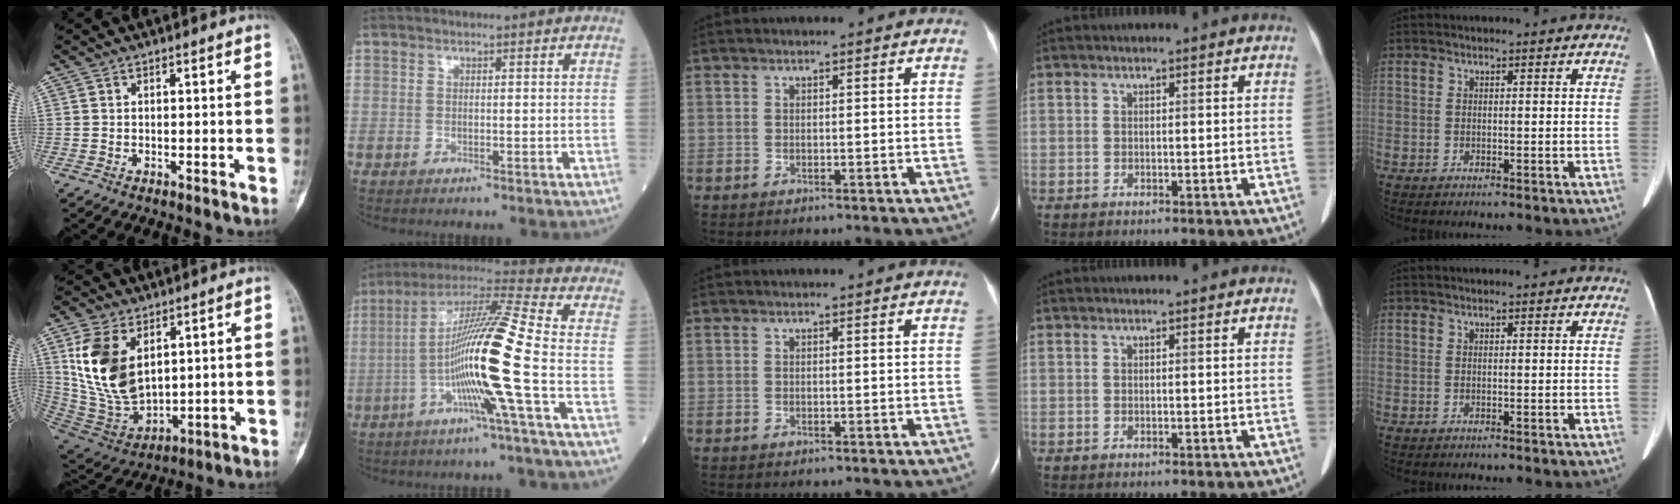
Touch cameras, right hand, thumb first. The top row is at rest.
{"thumb": {"total": 15.9, "force": [5.3, 9.5, 11.7], "torque": [-0.212, -0.025, 0.122]}, "index": {"total": 16.3, "force": [-3.7, -1.6, 15.8], "torque": [-0.292, 0.002, -0.082]}}